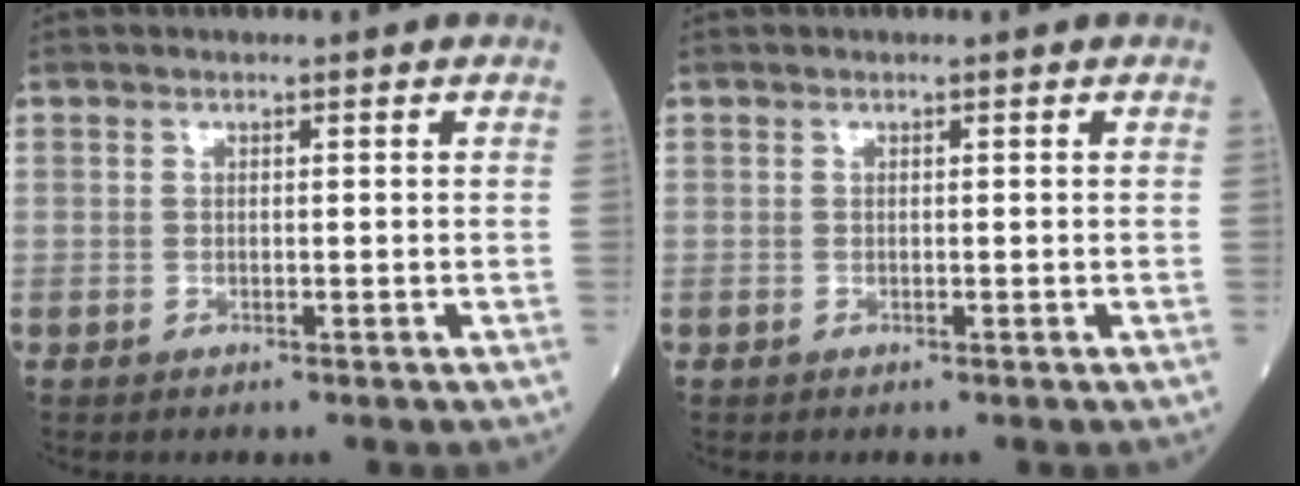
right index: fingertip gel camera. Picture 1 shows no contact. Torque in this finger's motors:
{"motor_torque": [0.39, 0.01, 0.13, 0.03]}